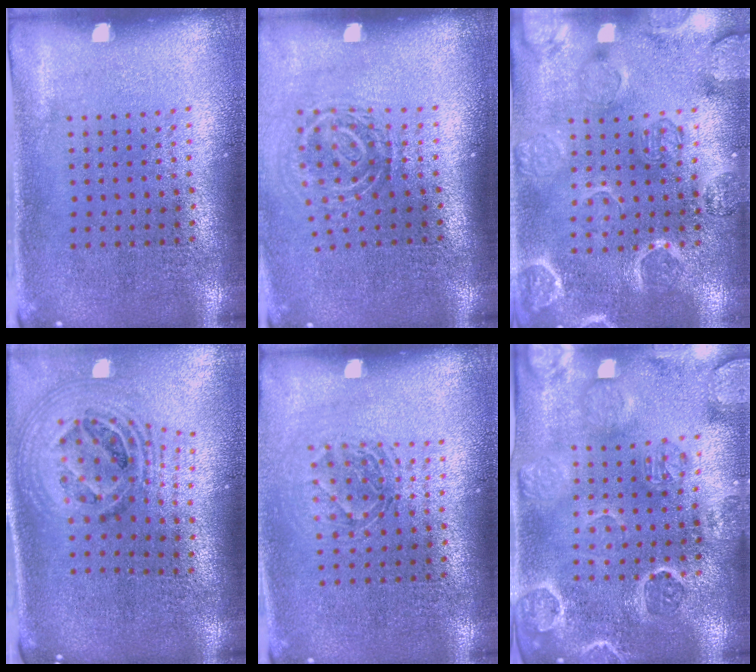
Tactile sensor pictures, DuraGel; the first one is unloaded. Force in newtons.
{"total": 1.8, "press": 1.2, "slide": 1.4}
{"total": 2.7, "press": 2.7, "slide": 0.1}
{"total": 2.0, "press": 1.5, "slide": 1.3}
{"total": 1.3, "press": 1.2, "slide": 0.6}
{"total": 3.3, "press": 3.0, "slide": 1.2}